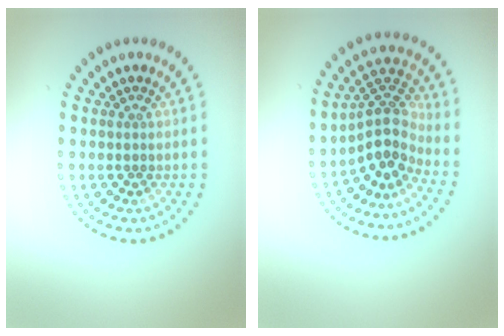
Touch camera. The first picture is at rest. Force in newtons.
{"total": 3.9, "press": 3.0, "slide": 2.5}